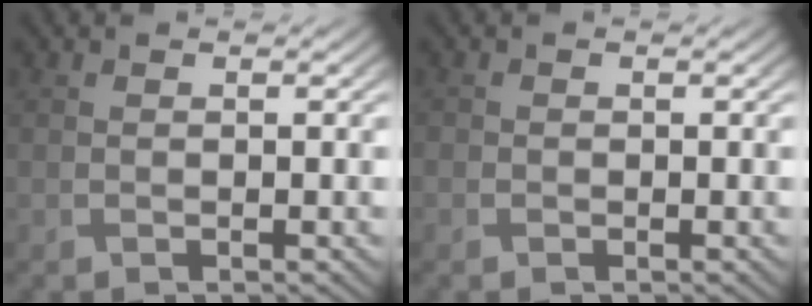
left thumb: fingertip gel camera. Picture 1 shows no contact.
{"total": 0.6, "force": [-0.2, 0.5, 0.0], "torque": [0.002, -0.005, -0.005]}